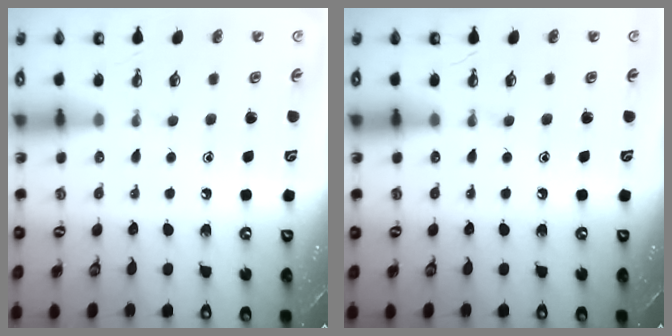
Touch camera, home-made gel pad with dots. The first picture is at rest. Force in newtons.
{"total": 0.0}